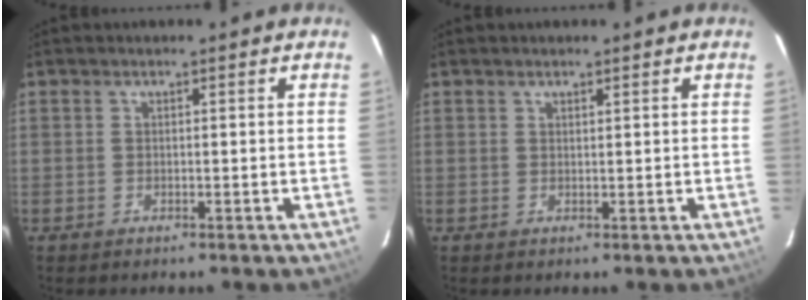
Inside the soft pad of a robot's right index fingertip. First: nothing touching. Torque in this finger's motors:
{"motor_torque": [0.02, 0.06, -0.03, -0.01]}